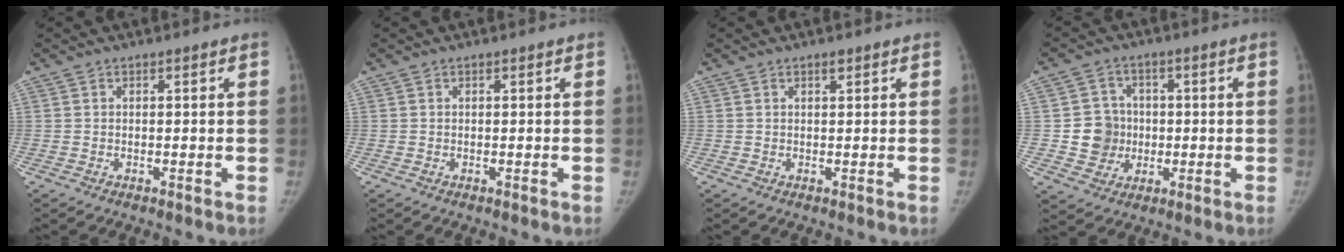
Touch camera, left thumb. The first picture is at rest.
{"total": 0.0}
{"total": 0.9, "force": [0.6, 0.3, 0.5], "torque": [-0.007, -0.003, 0.011]}
{"total": 7.7, "force": [-0.4, 7.3, 2.2], "torque": [-0.002, 0.011, -0.003]}